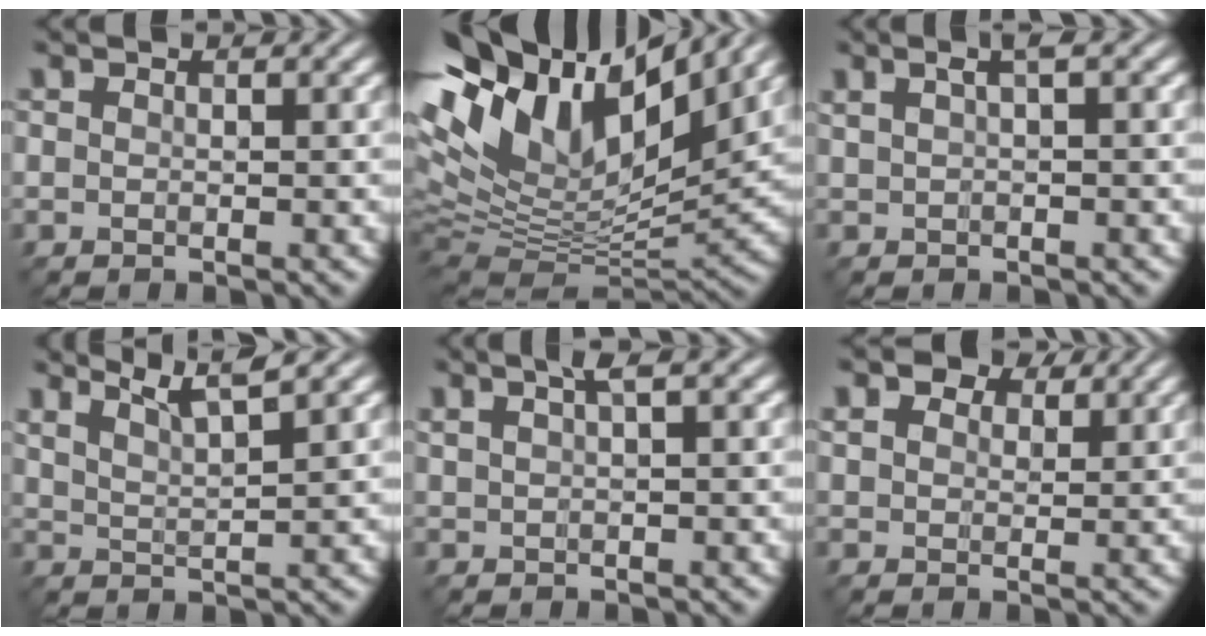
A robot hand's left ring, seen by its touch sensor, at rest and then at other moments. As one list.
[{"total": 16.3, "force": [7.8, 7.9, 11.9], "torque": [-0.250, 0.033, 0.139]}, {"total": 1.7, "force": [0.7, 0.3, 1.5], "torque": [-0.028, 0.004, 0.012]}, {"total": 4.5, "force": [3.7, 0.6, 2.5], "torque": [-0.029, 0.016, 0.047]}, {"total": 2.0, "force": [1.1, 0.4, 1.6], "torque": [-0.026, 0.007, 0.018]}, {"total": 4.5, "force": [3.1, 2.6, 2.0], "torque": [-0.043, 0.003, 0.046]}]